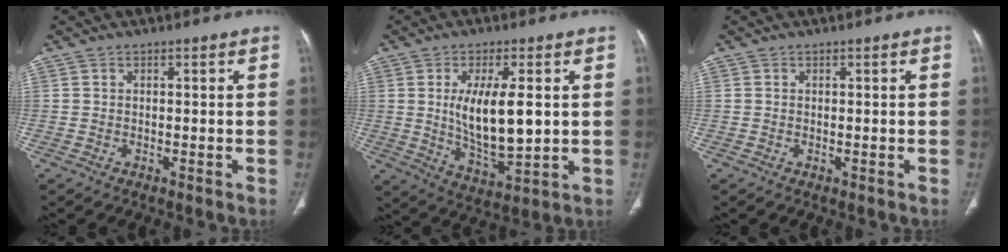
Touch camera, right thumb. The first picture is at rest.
{"total": 12.8, "force": [1.6, 4.9, 11.8], "torque": [-0.193, -0.026, 0.038]}
{"total": 0.0}